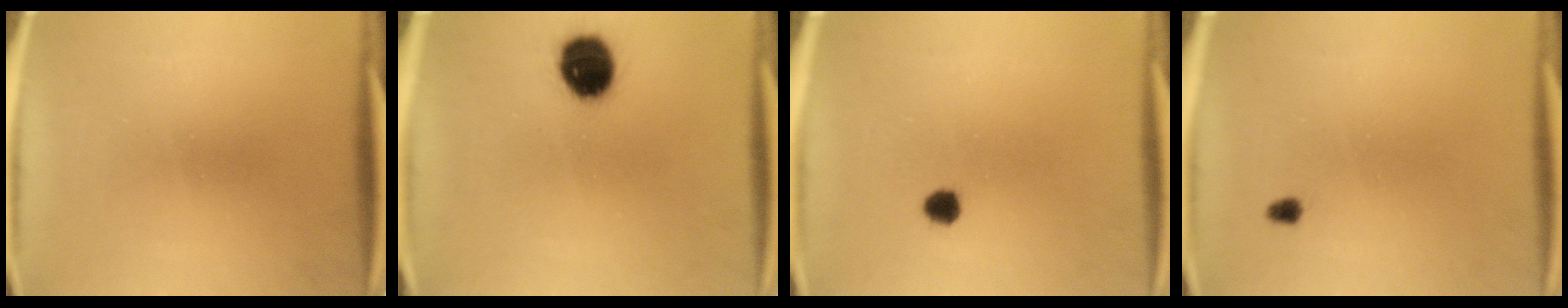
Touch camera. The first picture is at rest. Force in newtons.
{"total": 10.6}
{"total": 2.4}
{"total": 1.5}